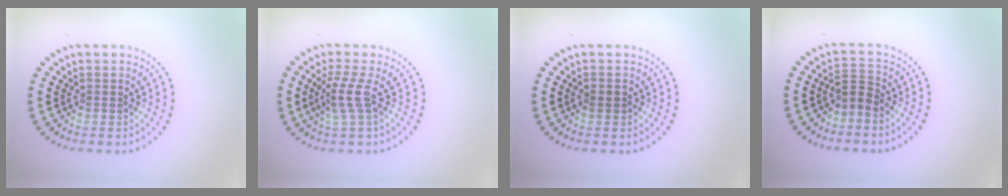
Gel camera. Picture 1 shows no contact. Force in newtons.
{"total": 2.3, "press": 1.6, "slide": 1.7}
{"total": 0.9, "press": 0.8, "slide": 0.3}
{"total": 1.7, "press": 1.2, "slide": 1.2}